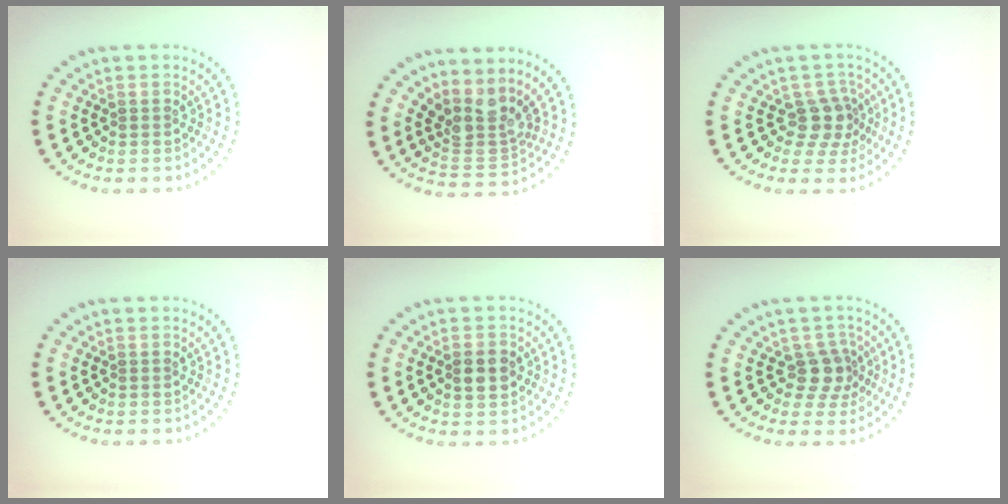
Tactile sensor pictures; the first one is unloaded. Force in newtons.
{"total": 3.8, "press": 2.8, "slide": 2.5}
{"total": 2.9, "press": 2.4, "slide": 1.7}
{"total": 0.0}
{"total": 2.9, "press": 2.9, "slide": 0.0}
{"total": 2.8, "press": 2.1, "slide": 1.8}